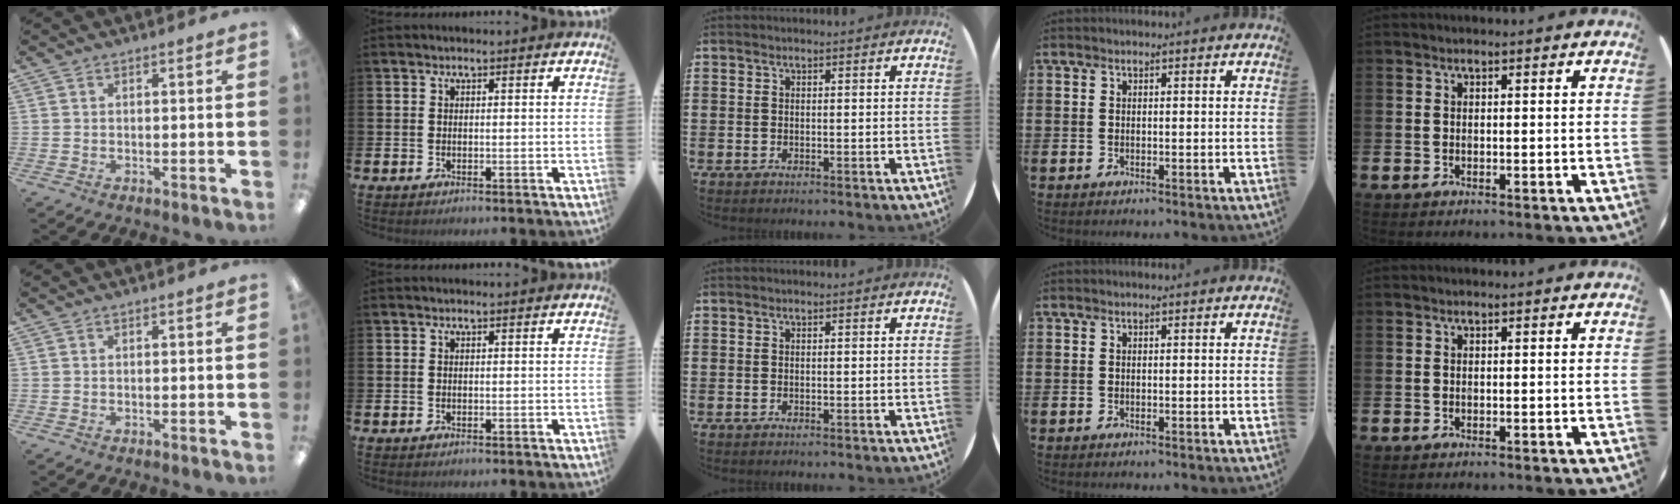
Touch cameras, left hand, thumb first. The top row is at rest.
{}